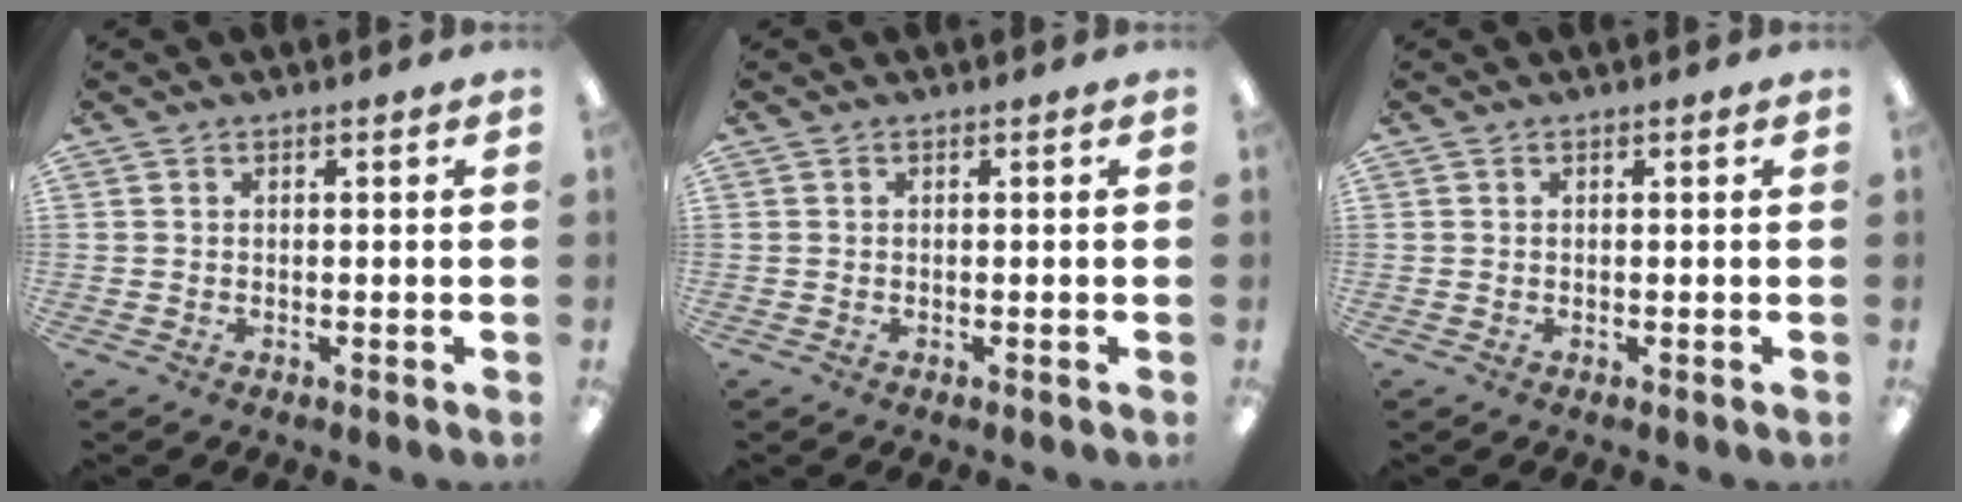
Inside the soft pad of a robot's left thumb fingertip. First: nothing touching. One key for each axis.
{"total": 0.0}
{"total": 0.0}